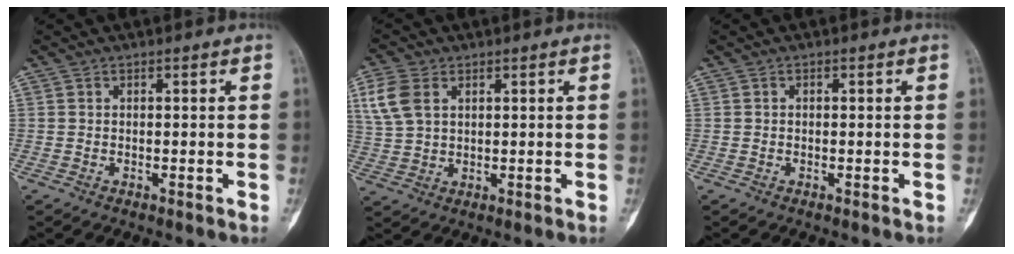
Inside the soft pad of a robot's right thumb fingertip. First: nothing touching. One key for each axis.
{"total": 7.4, "fx": 2.9, "fy": 4.8, "fz": 4.8, "tx": -0.106, "ty": 0.001, "tz": 0.062}
{"total": 0.0}